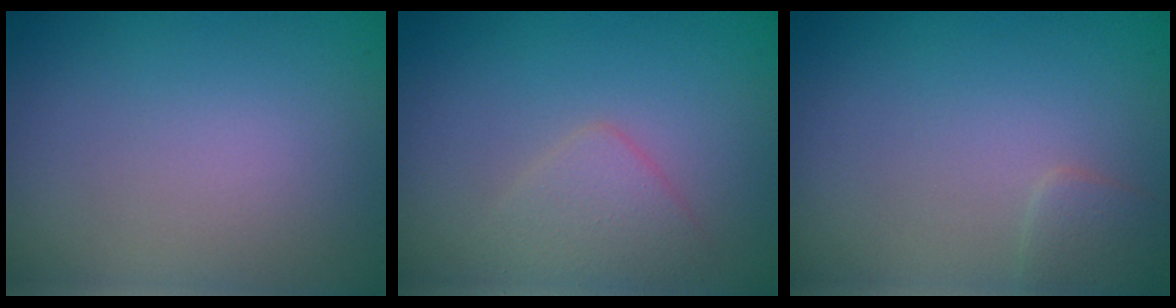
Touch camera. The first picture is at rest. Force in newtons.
{"total": 2.3, "press": 2.3, "slide": 0.1}
{"total": 1.3, "press": 1.3, "slide": 0.1}